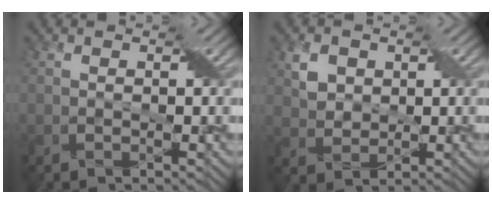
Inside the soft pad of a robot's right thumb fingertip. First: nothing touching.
{"total": 3.4, "force": [1.3, 2.7, 1.6], "torque": [-0.042, 0.003, 0.027]}